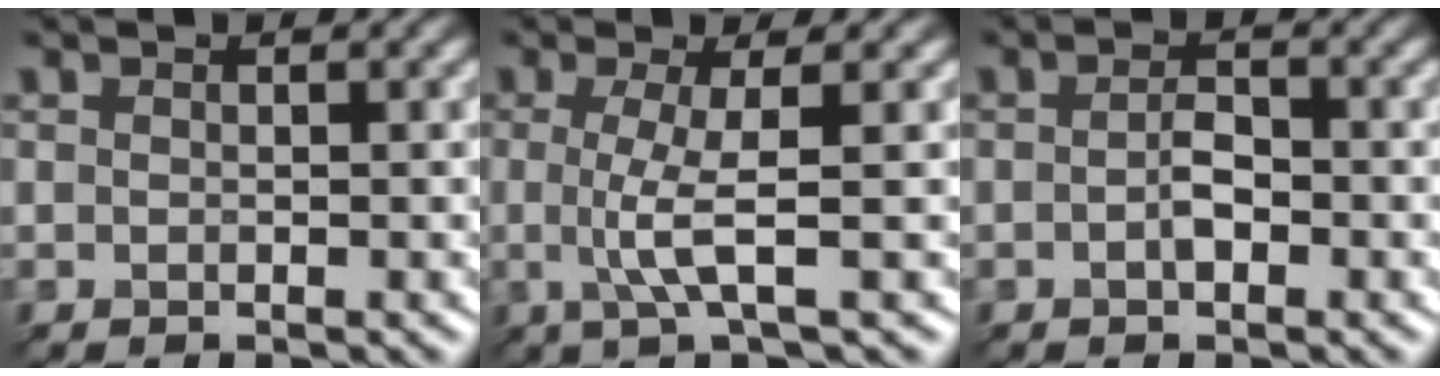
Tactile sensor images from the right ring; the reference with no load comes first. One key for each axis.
{"total": 2.8, "fx": 0.0, "fy": 0.1, "fz": 2.8, "tx": -0.065, "ty": 0.002, "tz": 0.008}
{"total": 0.9, "fx": -0.6, "fy": -0.1, "fz": 0.6, "tx": -0.023, "ty": 0.008, "tz": -0.001}